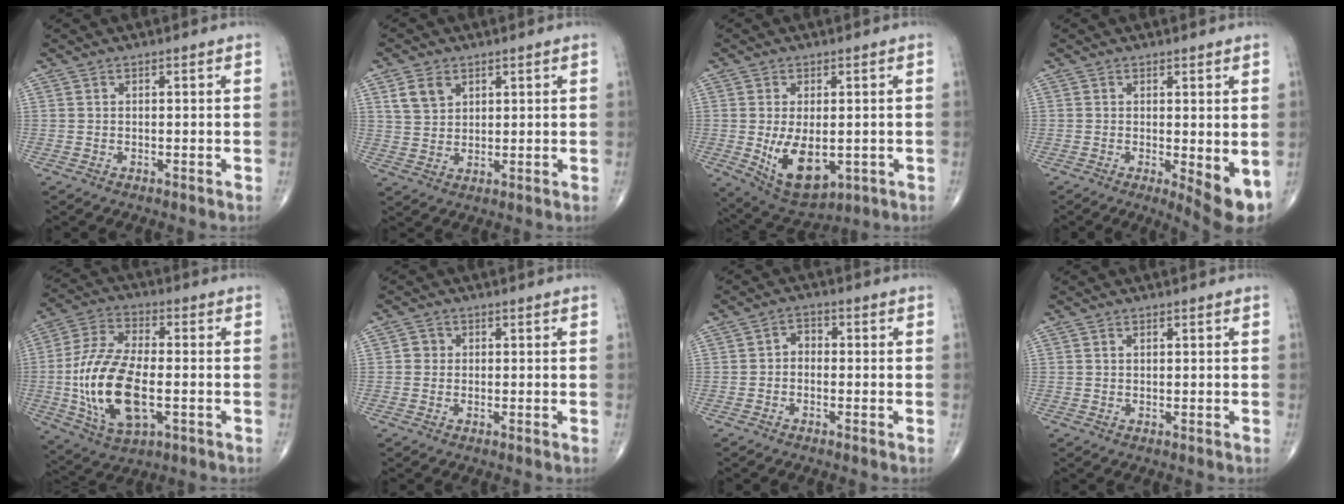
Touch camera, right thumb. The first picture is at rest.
{"total": 5.0, "force": [2.5, 3.6, 2.5], "torque": [-0.036, -0.009, 0.053]}
{"total": 11.1, "force": [-1.7, 6.1, 9.1], "torque": [-0.141, -0.015, -0.007]}
{"total": 6.4, "force": [-0.8, 2.0, 6.0], "torque": [-0.081, -0.018, -0.008]}
{"total": 18.1, "force": [-2.9, 8.8, 15.5], "torque": [-0.315, 0.009, -0.047]}
{"total": 1.8, "force": [0.1, 1.8, 0.5], "torque": [0.002, 0.004, -0.002]}
{"total": 2.6, "force": [-0.5, 2.0, 1.6], "torque": [-0.010, 0.015, -0.021]}
{"total": 0.9, "force": [0.4, 0.5, 0.6], "torque": [-0.007, -0.002, 0.006]}